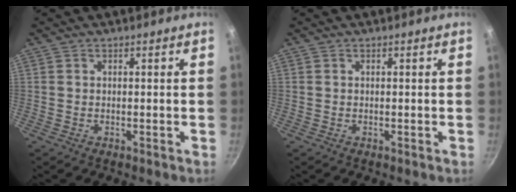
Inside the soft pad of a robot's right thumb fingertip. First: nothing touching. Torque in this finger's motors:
{"motor_torque": [-0.06, -0.06, 0.10, 0.00, 0.00]}